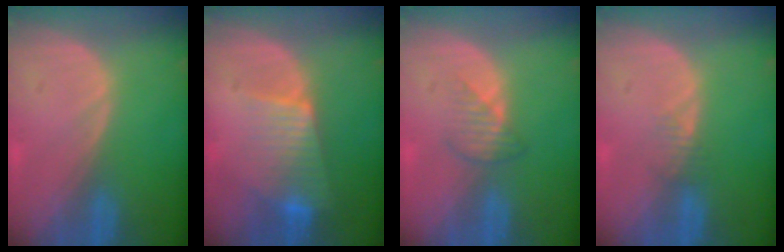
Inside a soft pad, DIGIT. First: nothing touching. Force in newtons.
{"total": 7.0, "press": 6.3, "slide": 3.1}
{"total": 2.5, "press": 2.5, "slide": 0.4}
{"total": 1.5, "press": 1.5, "slide": 0.2}